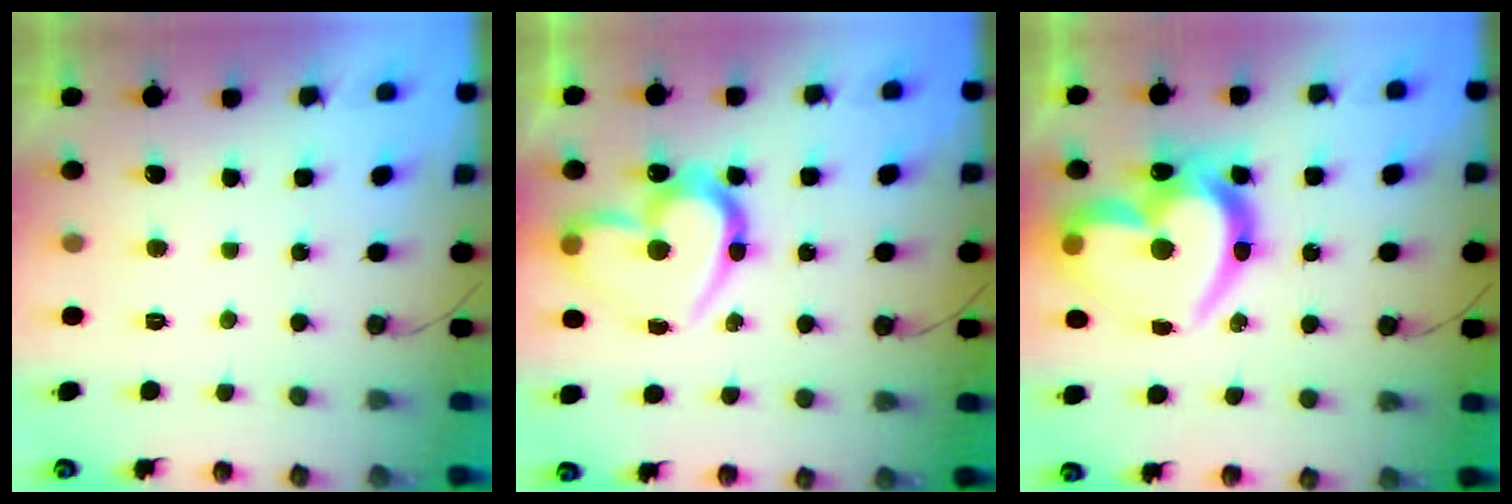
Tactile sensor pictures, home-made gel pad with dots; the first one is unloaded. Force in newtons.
{"total": 18.4, "press": 18.2, "slide": 2.0}
{"total": 27.4, "press": 27.4, "slide": 2.2}